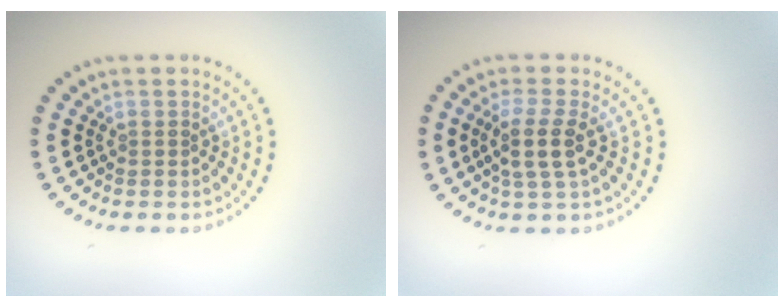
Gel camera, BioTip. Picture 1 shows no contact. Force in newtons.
{"total": 2.9, "press": 2.4, "slide": 1.6}